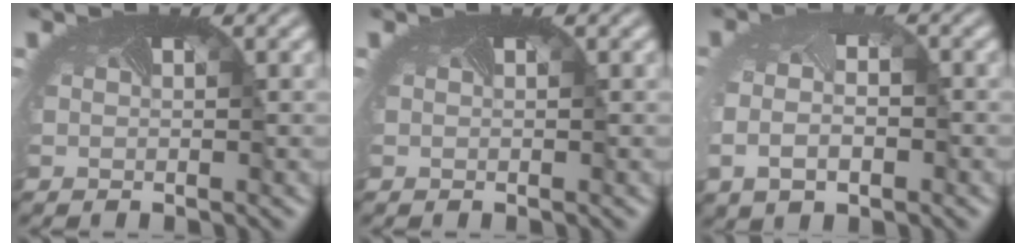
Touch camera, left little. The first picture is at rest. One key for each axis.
{"total": 0.0}
{"total": 4.5, "fx": -0.8, "fy": 2.9, "fz": 3.3, "tx": -0.085, "ty": -0.016, "tz": -0.010}